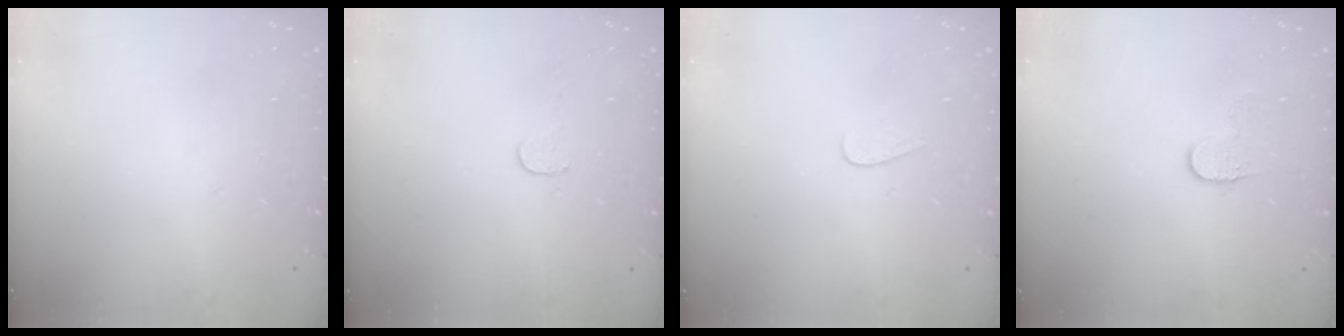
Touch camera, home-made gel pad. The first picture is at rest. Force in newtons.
{"total": 3.0, "press": 3.0, "slide": 0.3}
{"total": 3.5, "press": 3.5, "slide": 0.3}
{"total": 5.8, "press": 5.8, "slide": 0.5}